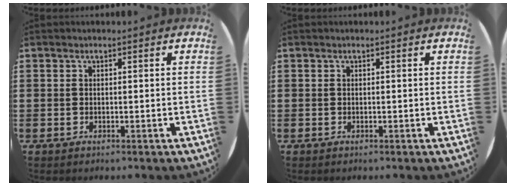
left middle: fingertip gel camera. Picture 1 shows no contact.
{"total": 0.0}